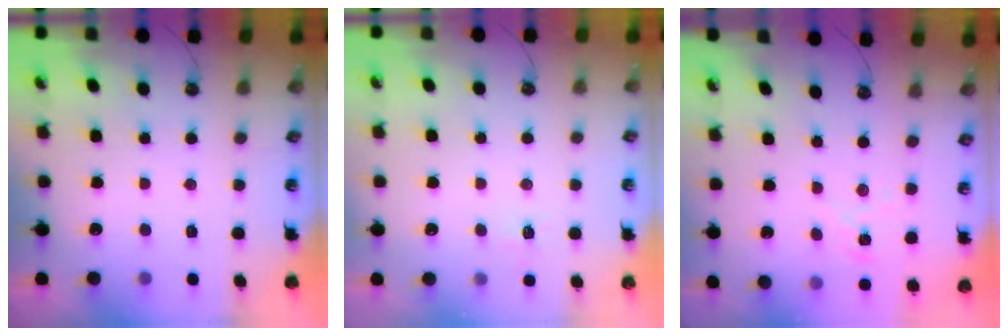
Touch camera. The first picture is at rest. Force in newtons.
{"total": 5.1, "press": 5.1, "slide": 0.6}
{"total": 1.6, "press": 1.6, "slide": 0.2}